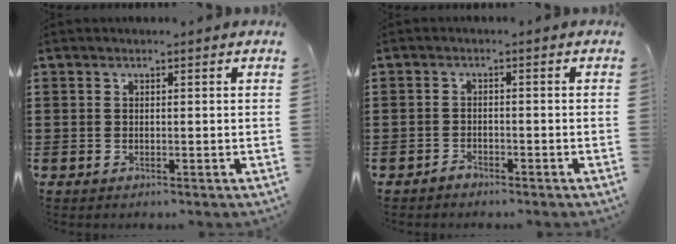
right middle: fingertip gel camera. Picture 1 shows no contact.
{"total": 1.5, "force": [-1.4, 0.5, 0.2], "torque": [-0.008, 0.001, -0.030]}